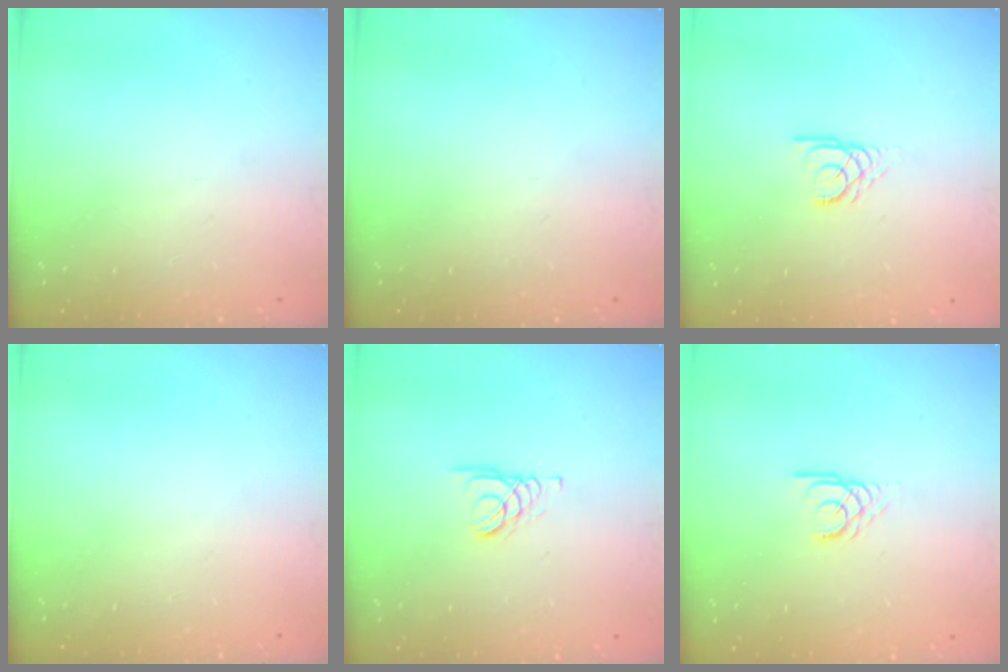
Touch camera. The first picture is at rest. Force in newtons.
{"total": 0.0}
{"total": 2.9, "press": 2.9, "slide": 0.3}
{"total": 0.0}
{"total": 1.8, "press": 1.8, "slide": 0.2}
{"total": 2.2, "press": 2.2, "slide": 0.2}